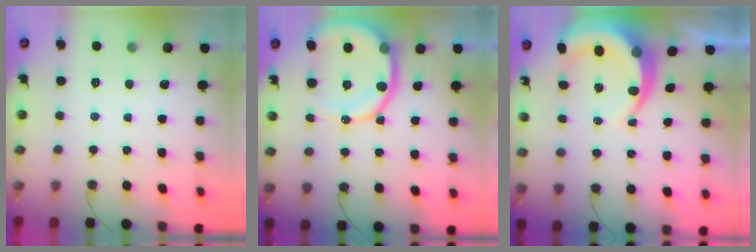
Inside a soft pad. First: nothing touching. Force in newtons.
{"total": 14.1, "press": 13.9, "slide": 2.0}
{"total": 9.2, "press": 9.1, "slide": 1.3}